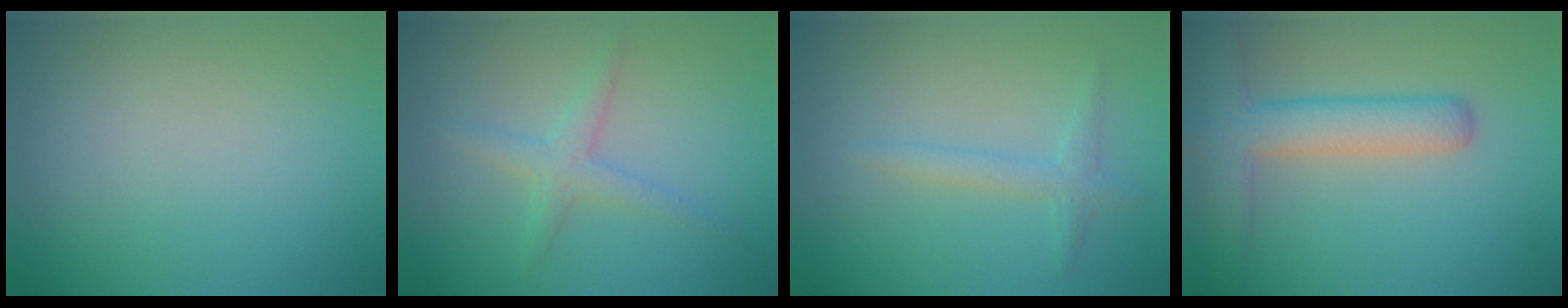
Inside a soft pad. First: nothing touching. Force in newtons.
{"total": 2.1, "press": 2.1, "slide": 0.1}
{"total": 1.8, "press": 1.7, "slide": 0.1}
{"total": 5.2, "press": 5.2, "slide": 0.2}